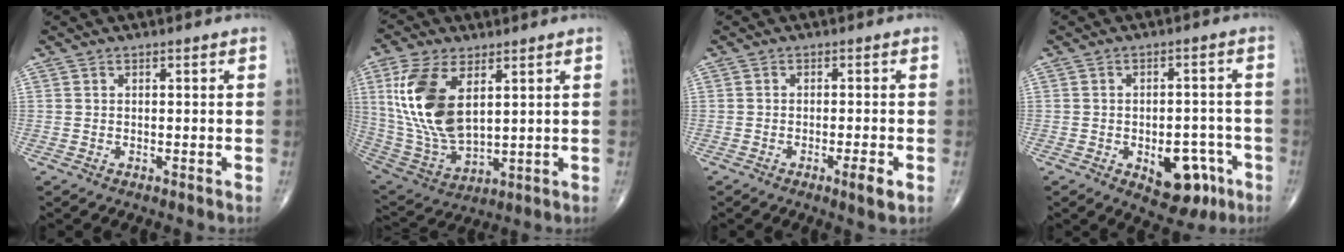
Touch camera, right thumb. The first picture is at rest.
{"total": 17.0, "force": [5.0, 8.8, 13.6], "torque": [-0.279, -0.022, 0.108]}
{"total": 3.4, "force": [-1.5, 0.5, 3.0], "torque": [-0.048, -0.004, -0.025]}
{"total": 10.2, "force": [-4.2, 5.8, 7.2], "torque": [-0.063, 0.027, -0.045]}